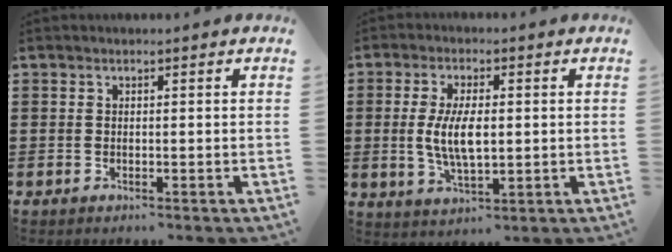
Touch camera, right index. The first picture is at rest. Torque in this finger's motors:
{"motor_torque": [0.76, 0.30, 0.30, 0.18]}